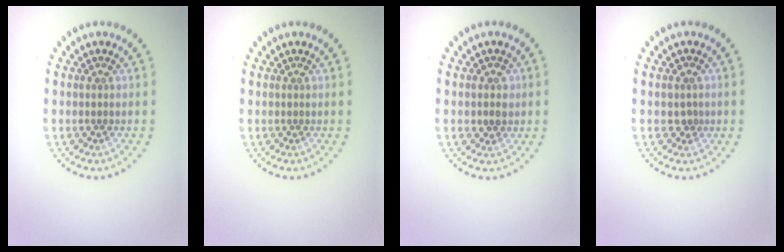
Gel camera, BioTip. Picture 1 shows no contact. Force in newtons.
{"total": 0.0}
{"total": 1.3, "press": 1.3, "slide": 0.4}
{"total": 1.1, "press": 1.1, "slide": 0.4}